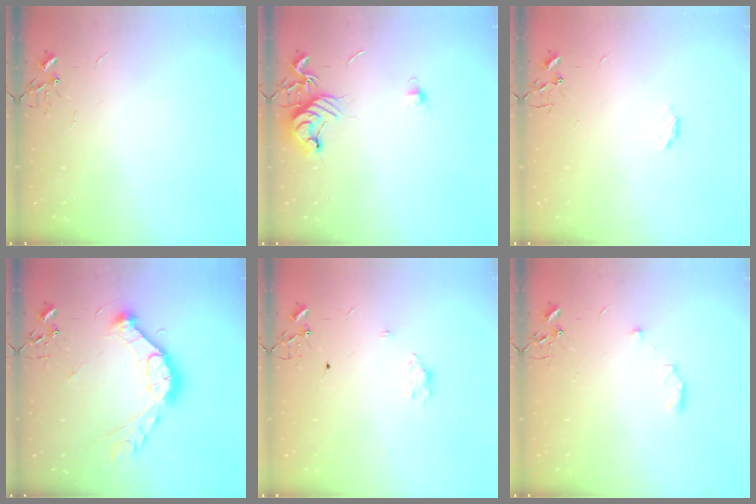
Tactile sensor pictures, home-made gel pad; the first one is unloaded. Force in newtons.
{"total": 10.3, "press": 10.2, "slide": 1.2}
{"total": 2.8, "press": 2.7, "slide": 0.5}
{"total": 15.3, "press": 15.2, "slide": 1.5}
{"total": 5.6, "press": 5.6, "slide": 0.7}
{"total": 5.7, "press": 5.7, "slide": 0.8}